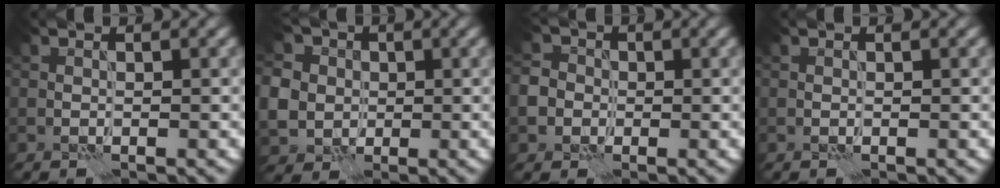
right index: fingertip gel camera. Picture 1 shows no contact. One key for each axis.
{"total": 9.0, "fx": 1.4, "fy": 8.2, "fz": 3.5, "tx": -0.091, "ty": 0.006, "tz": 0.012}
{"total": 4.5, "fx": -0.6, "fy": 4.1, "fz": 1.5, "tx": -0.017, "ty": 0.018, "tz": -0.036}
{"total": 0.0}